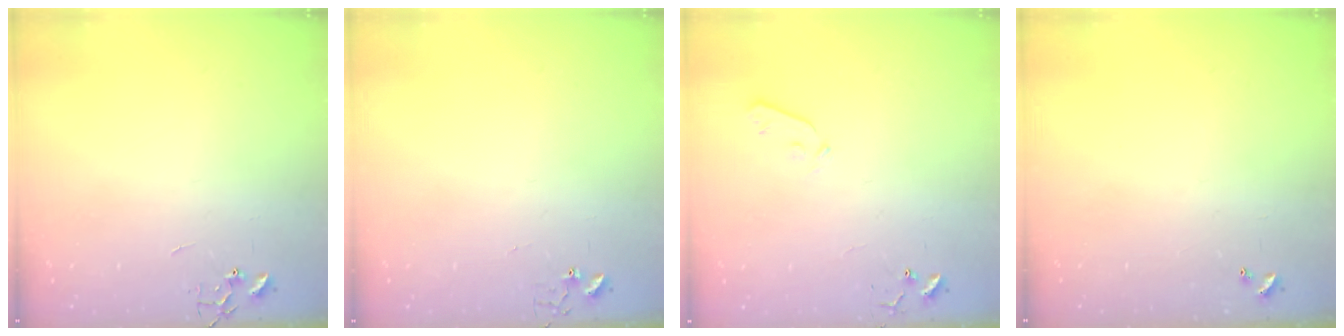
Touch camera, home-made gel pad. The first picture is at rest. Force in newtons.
{"total": 5.0, "press": 5.0, "slide": 0.3}
{"total": 3.6, "press": 3.6, "slide": 0.6}
{"total": 0.0}